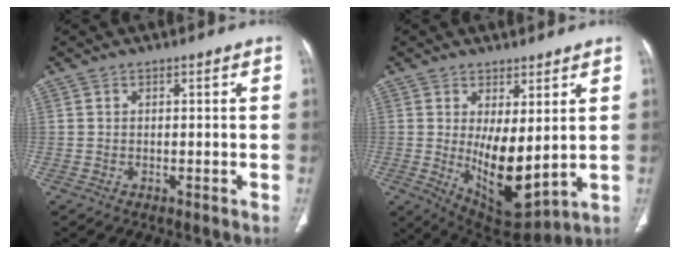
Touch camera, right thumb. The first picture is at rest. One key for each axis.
{"total": 11.8, "fx": 0.8, "fy": 5.0, "fz": 10.6, "tx": -0.161, "ty": -0.035, "tz": 0.034}